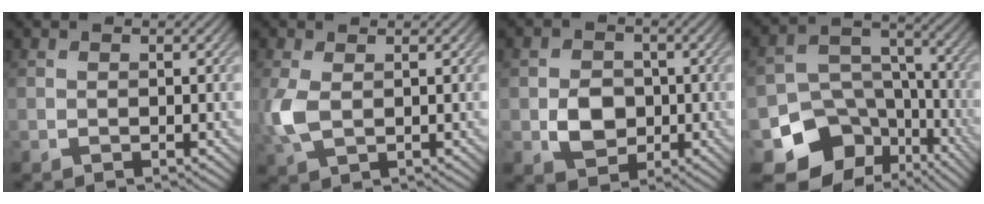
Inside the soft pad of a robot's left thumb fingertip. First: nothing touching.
{"total": 4.0, "force": [0.3, 2.2, 3.4], "torque": [-0.101, -0.002, 0.008]}
{"total": 4.7, "force": [-0.9, 3.9, 2.6], "torque": [-0.046, -0.006, -0.017]}
{"total": 11.5, "force": [-5.9, 8.6, 4.8], "torque": [-0.104, -0.031, -0.100]}